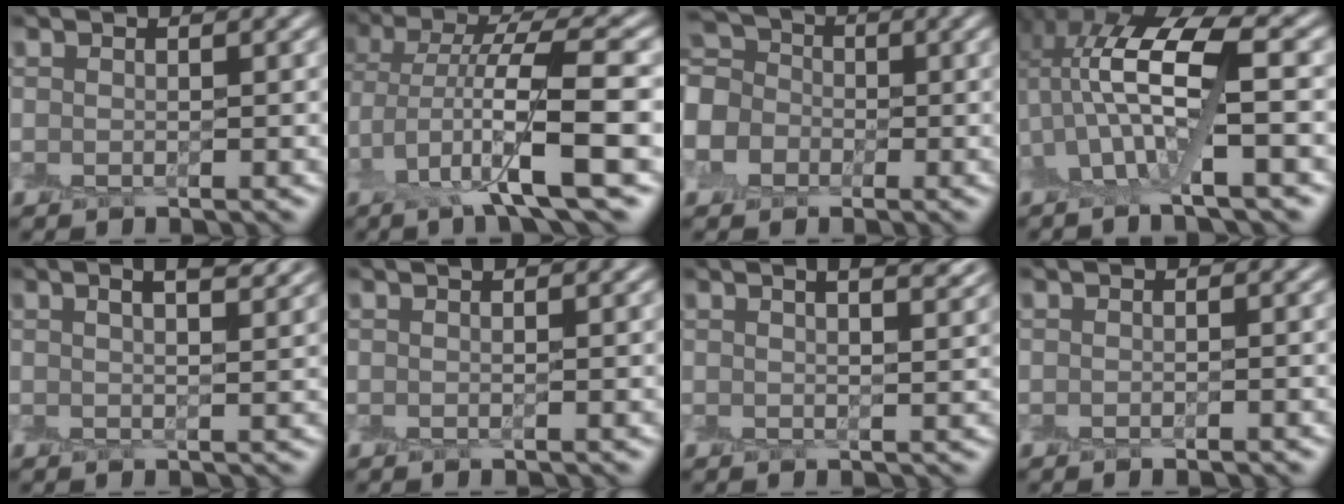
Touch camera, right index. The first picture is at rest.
{"total": 8.2, "force": [-1.3, 1.9, 7.8], "torque": [-0.139, 0.014, -0.027]}
{"total": 7.3, "force": [-1.8, 6.5, 2.8], "torque": [-0.083, 0.010, -0.052]}
{"total": 7.8, "force": [1.3, 2.8, 7.1], "torque": [-0.147, 0.010, 0.022]}
{"total": 3.9, "force": [2.2, 1.1, 3.0], "torque": [-0.033, 0.012, 0.019]}
{"total": 1.0, "force": [0.5, 0.2, 0.8], "torque": [-0.013, 0.000, 0.004]}
{"total": 5.4, "force": [3.2, 2.1, 3.8], "torque": [-0.023, 0.027, 0.016]}
{"total": 0.5, "force": [-0.2, 0.2, 0.4], "torque": [-0.001, -0.003, -0.006]}